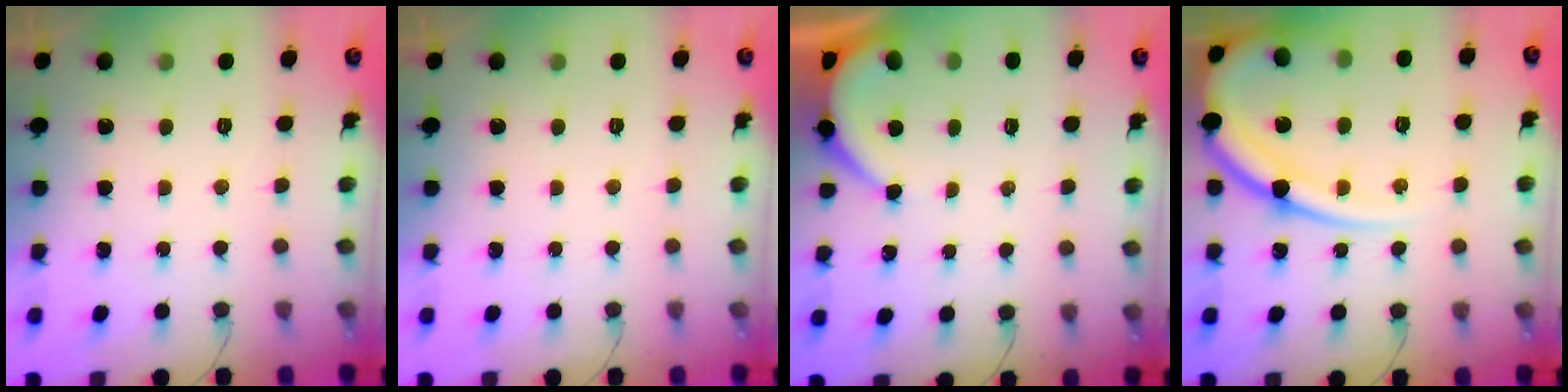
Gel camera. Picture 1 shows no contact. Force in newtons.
{"total": 0.0}
{"total": 3.1, "press": 3.1, "slide": 0.4}
{"total": 17.0, "press": 17.0, "slide": 1.7}